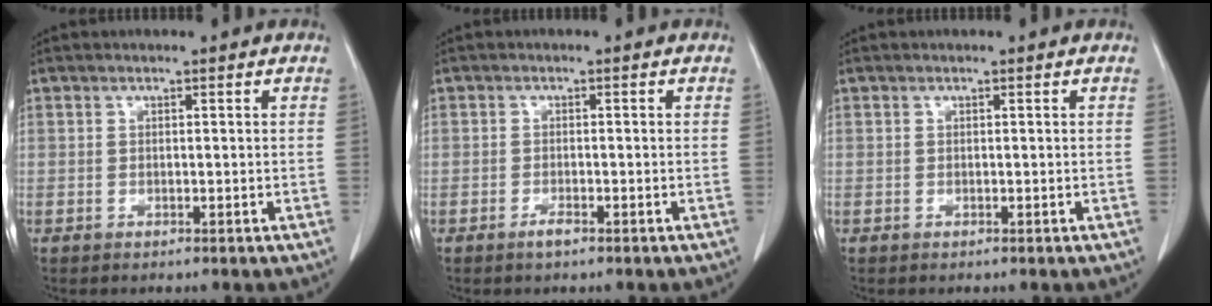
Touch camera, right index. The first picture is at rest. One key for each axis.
{"total": 1.3, "fx": -1.0, "fy": 0.4, "fz": 0.8, "tx": -0.014, "ty": 0.000, "tz": -0.015}
{"total": 0.0}